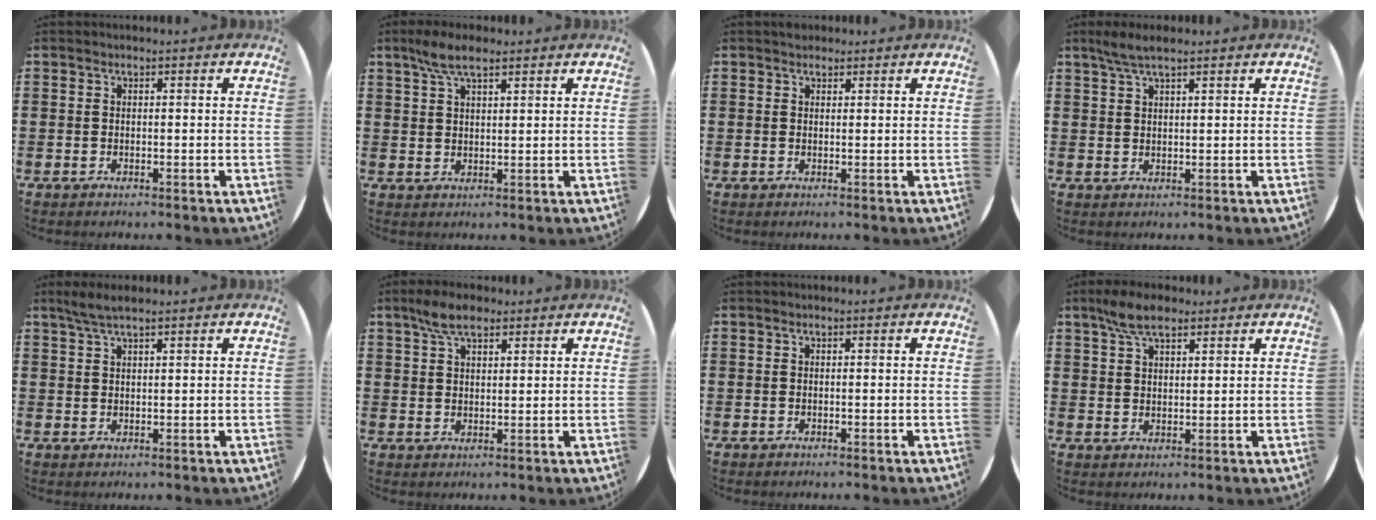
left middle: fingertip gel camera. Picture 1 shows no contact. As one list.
[{"total": 4.6, "force": [3.3, 1.4, 2.9], "torque": [-0.063, 0.005, 0.059]}, {"total": 1.1, "force": [0.9, 0.5, 0.0], "torque": [0.007, -0.001, 0.017]}, {"total": 3.0, "force": [2.2, 0.5, 2.0], "torque": [-0.043, 0.005, 0.040]}, {"total": 2.7, "force": [2.1, 0.3, 1.6], "torque": [-0.035, 0.003, 0.037]}, {"total": 4.9, "force": [3.6, 2.0, 2.6], "torque": [-0.051, 0.002, 0.065]}, {"total": 0.0}, {"total": 5.6, "force": [4.2, 2.2, 2.9], "torque": [-0.066, 0.003, 0.079]}]